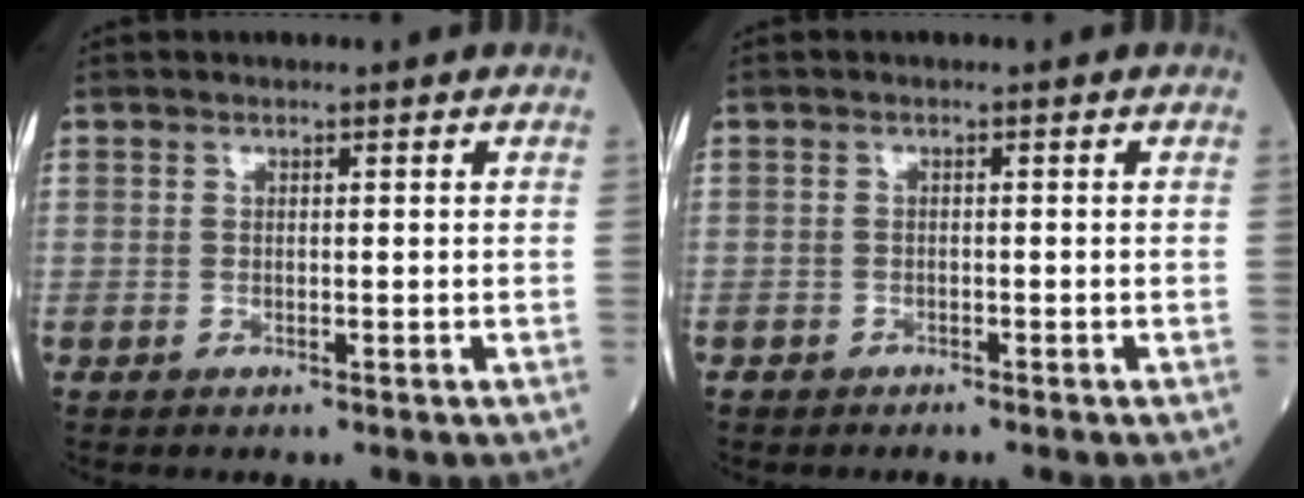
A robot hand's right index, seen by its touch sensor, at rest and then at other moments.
{"total": 0.8, "force": [-0.7, 0.4, 0.0], "torque": [-0.009, 0.001, -0.015]}